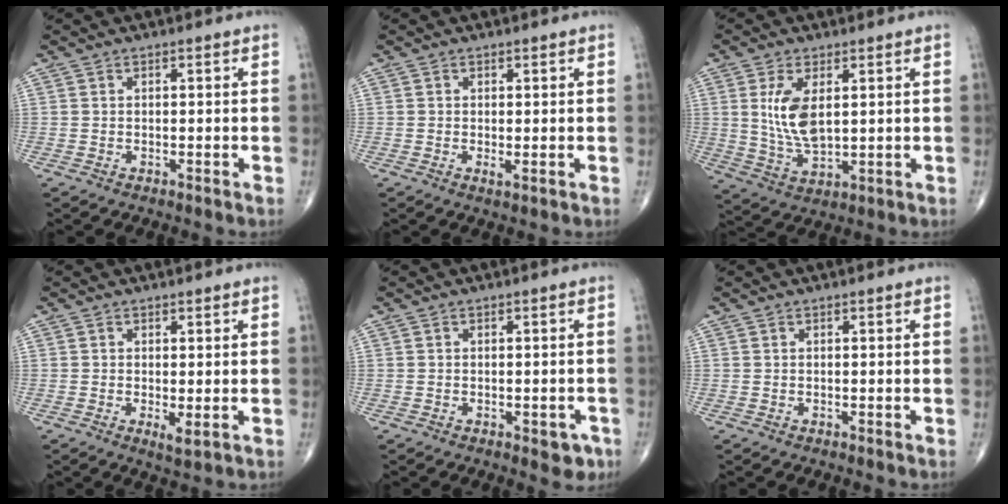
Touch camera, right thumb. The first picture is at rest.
{"total": 1.0, "force": [0.0, 0.4, 1.0], "torque": [-0.020, -0.005, -0.001]}
{"total": 8.7, "force": [2.0, 4.2, 7.4], "torque": [-0.141, -0.019, 0.048]}
{"total": 2.3, "force": [-0.3, 0.7, 2.1], "torque": [-0.038, -0.009, -0.005]}
{"total": 3.5, "force": [-1.6, 1.9, 2.4], "torque": [-0.008, 0.003, -0.018]}
{"total": 0.0}